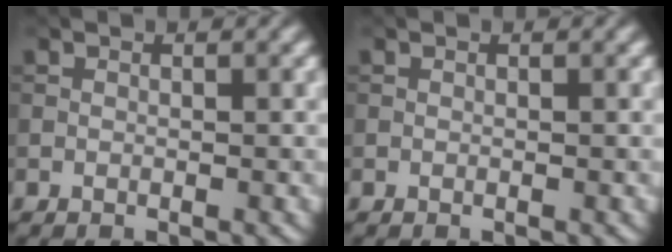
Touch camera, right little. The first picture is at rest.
{"total": 0.0}